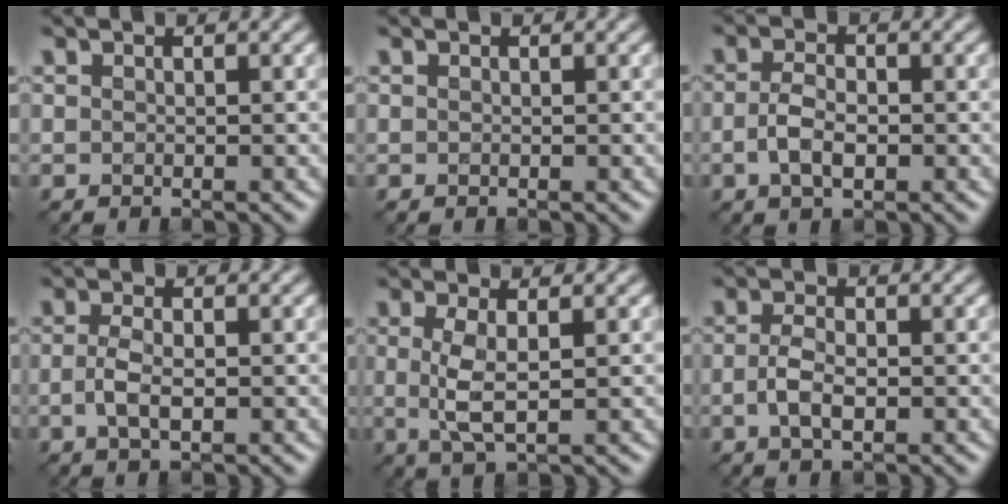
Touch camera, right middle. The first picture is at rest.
{"total": 0.0}
{"total": 3.0, "force": [-0.7, 1.6, 2.4], "torque": [-0.050, -0.001, -0.014]}
{"total": 2.6, "force": [-0.5, 1.2, 2.3], "torque": [-0.052, -0.004, -0.011]}
{"total": 3.3, "force": [0.2, 1.0, 3.2], "torque": [-0.072, -0.003, 0.005]}
{"total": 2.9, "force": [-0.6, 1.4, 2.4], "torque": [-0.052, -0.002, -0.012]}